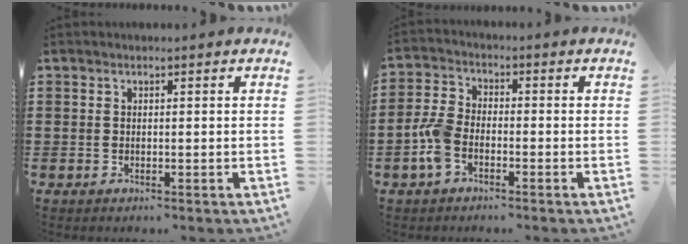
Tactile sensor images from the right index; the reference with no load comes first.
{"total": 5.3, "force": [-2.2, 3.0, 3.9], "torque": [-0.102, 0.001, -0.049]}